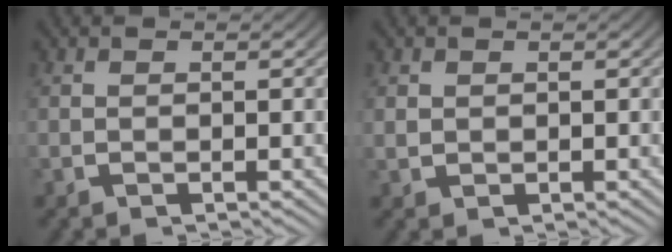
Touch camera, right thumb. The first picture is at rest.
{"total": 1.0, "force": [0.4, 0.9, 0.3], "torque": [-0.008, -0.005, 0.013]}